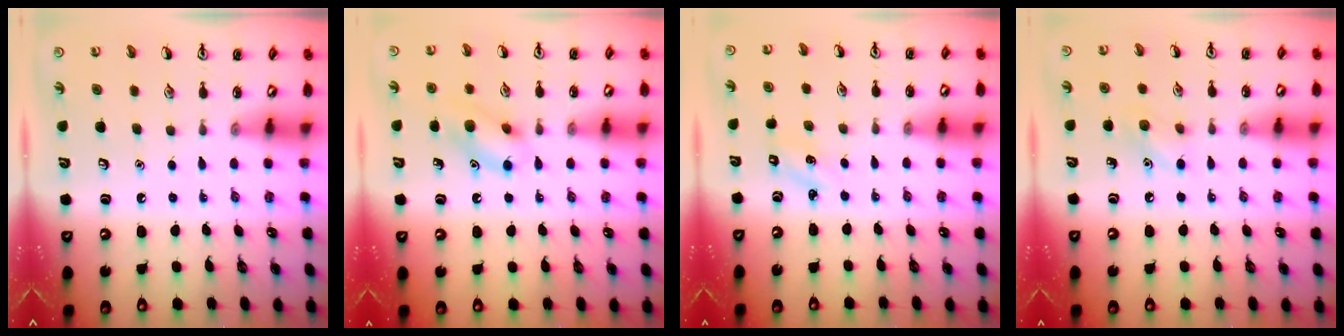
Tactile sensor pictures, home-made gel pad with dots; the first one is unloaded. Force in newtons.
{"total": 10.8, "press": 10.7, "slide": 1.4}
{"total": 1.2, "press": 1.1, "slide": 0.4}
{"total": 7.4, "press": 7.1, "slide": 2.1}